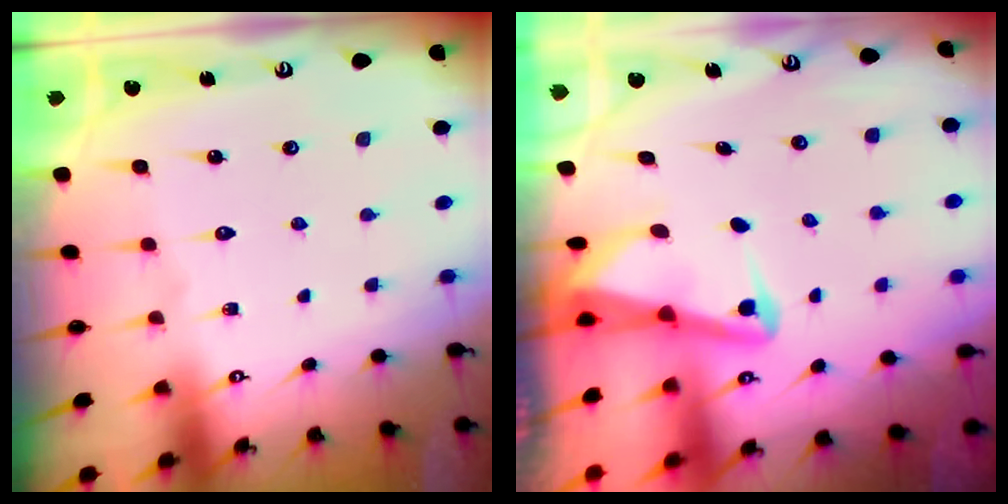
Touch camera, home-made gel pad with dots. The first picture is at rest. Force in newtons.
{"total": 3.1, "press": 3.0, "slide": 0.7}